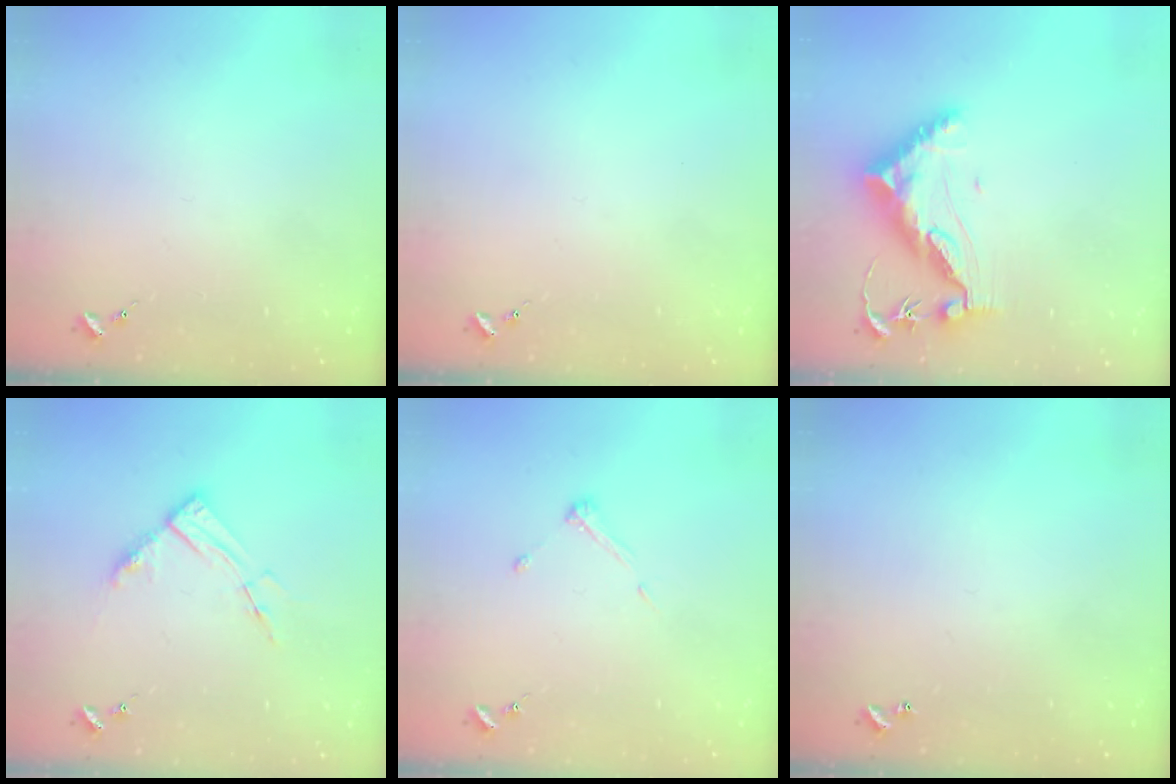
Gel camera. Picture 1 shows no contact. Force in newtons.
{"total": 0.0}
{"total": 12.2, "press": 12.1, "slide": 0.7}
{"total": 8.9, "press": 8.9, "slide": 0.8}
{"total": 4.3, "press": 4.3, "slide": 0.2}
{"total": 0.9, "press": 0.9, "slide": 0.2}